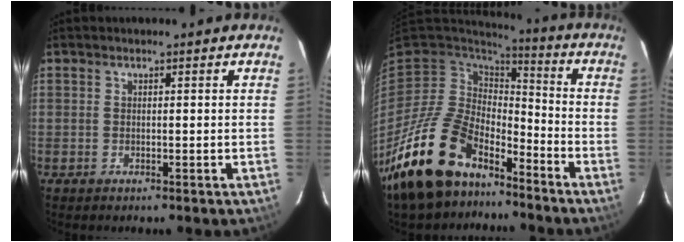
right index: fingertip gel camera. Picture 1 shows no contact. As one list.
[{"total": 20.1, "force": [-14.5, 9.6, 10.2], "torque": [-0.220, -0.018, -0.253]}]